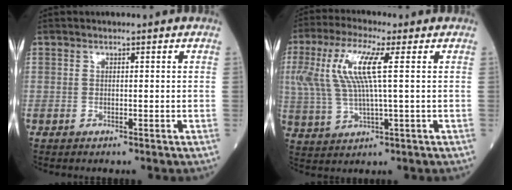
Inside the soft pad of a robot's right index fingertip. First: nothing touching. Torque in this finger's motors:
{"motor_torque": [1.66, 0.47, 0.68, 0.21]}